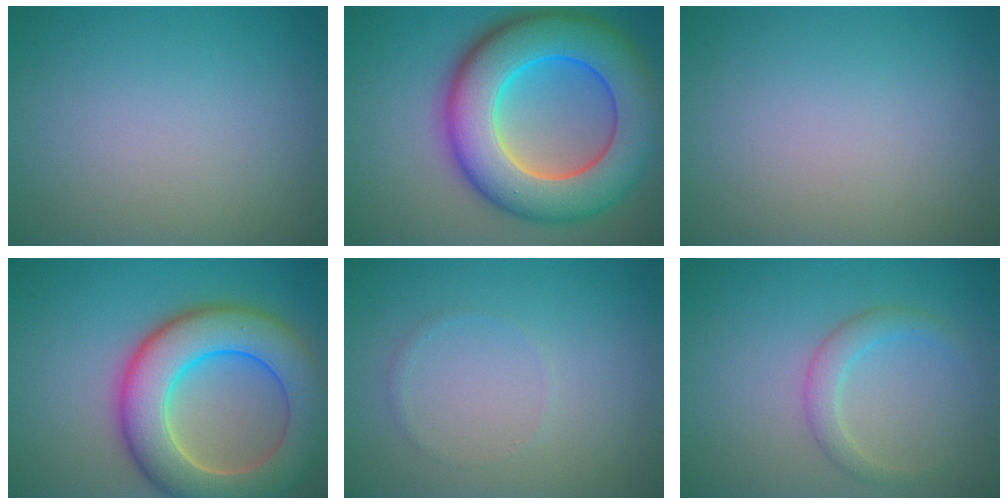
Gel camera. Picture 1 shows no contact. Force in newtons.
{"total": 13.3, "press": 13.3, "slide": 0.4}
{"total": 0.0}
{"total": 10.8, "press": 10.8, "slide": 0.7}
{"total": 0.6, "press": 0.6, "slide": 0.1}
{"total": 2.3, "press": 2.2, "slide": 0.3}